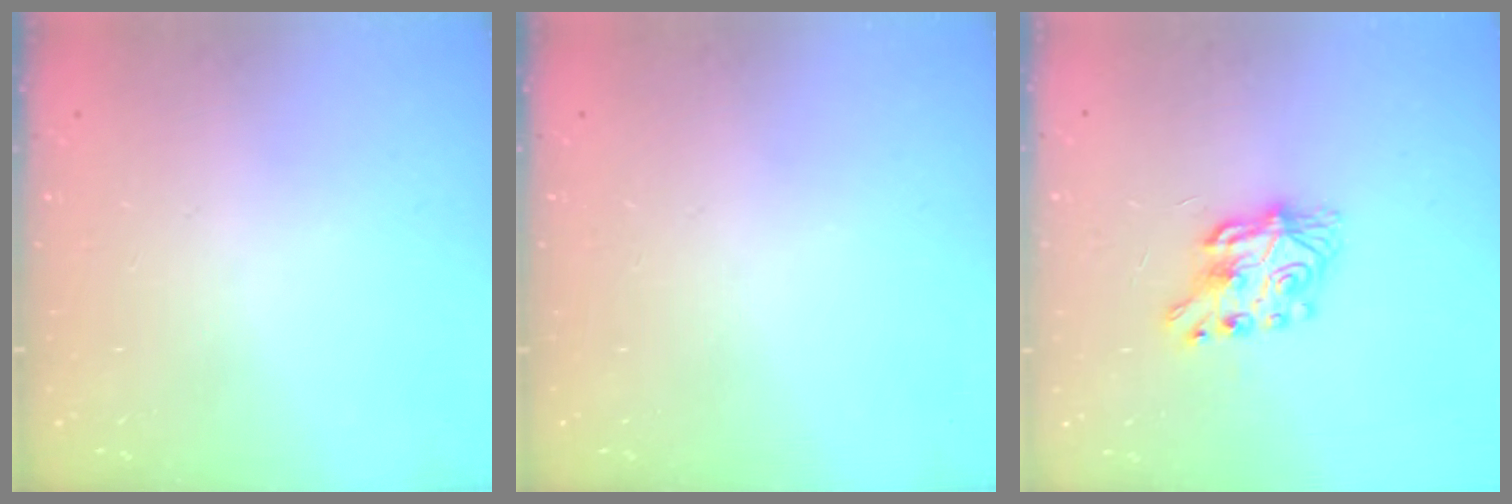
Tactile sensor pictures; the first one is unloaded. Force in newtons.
{"total": 0.0}
{"total": 8.6, "press": 8.5, "slide": 0.8}